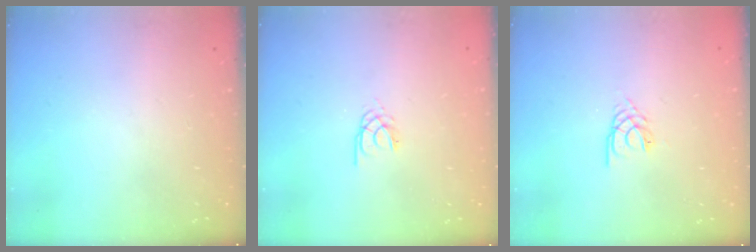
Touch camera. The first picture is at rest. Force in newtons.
{"total": 1.9, "press": 1.9, "slide": 0.3}
{"total": 2.3, "press": 2.3, "slide": 0.4}